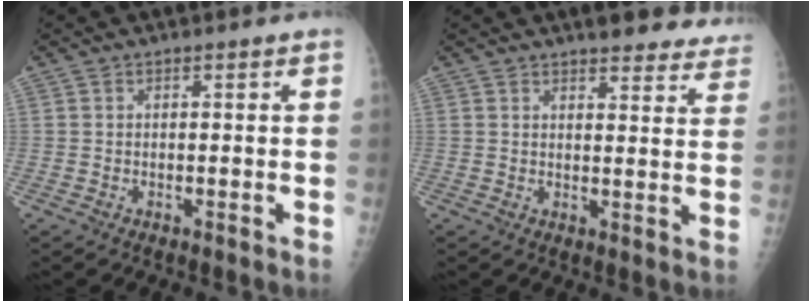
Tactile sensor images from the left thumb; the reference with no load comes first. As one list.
[{"total": 12.6, "force": [11.2, 3.4, 4.7], "torque": [-0.009, -0.051, 0.117]}]